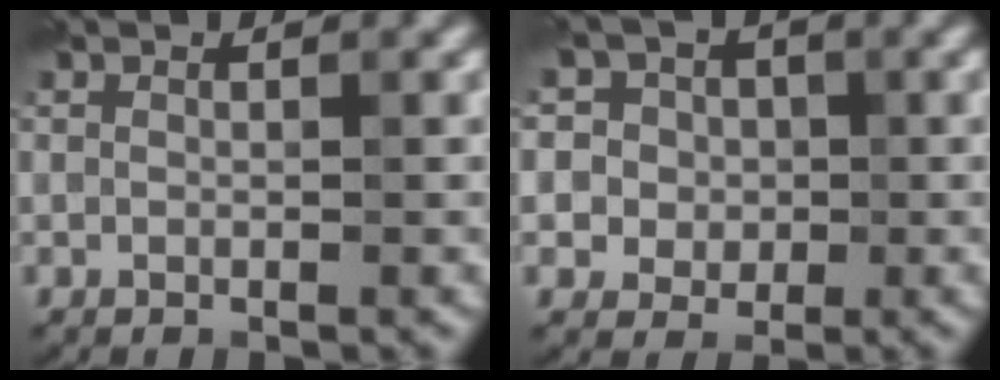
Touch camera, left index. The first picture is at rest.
{"total": 7.0, "force": [2.5, 6.1, 2.5], "torque": [-0.037, 0.023, 0.010]}